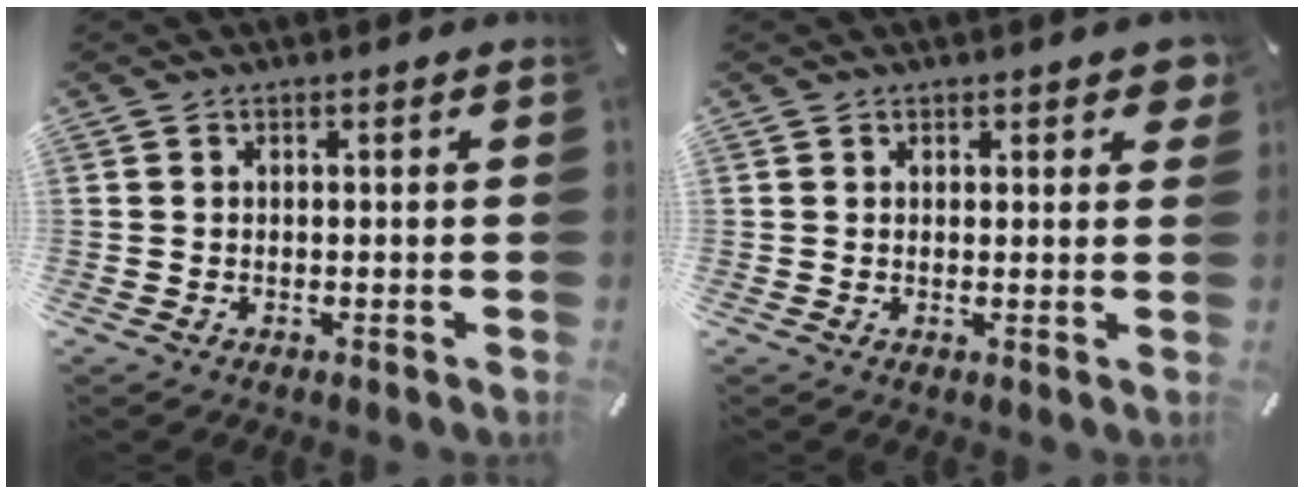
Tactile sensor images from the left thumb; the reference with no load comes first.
{"total": 2.0, "force": [1.3, 1.1, 1.0], "torque": [0.002, -0.004, 0.017]}